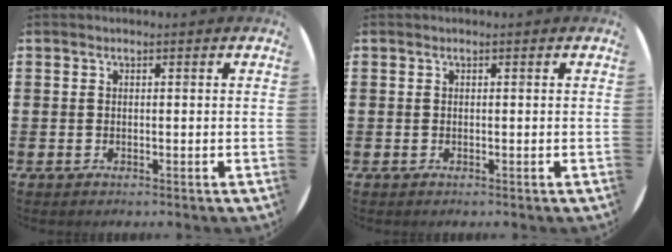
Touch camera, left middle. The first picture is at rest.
{"total": 0.0}